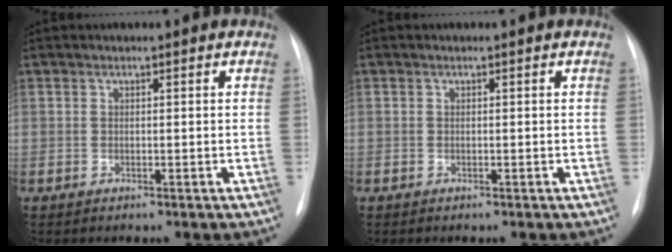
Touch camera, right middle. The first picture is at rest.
{"total": 0.0}